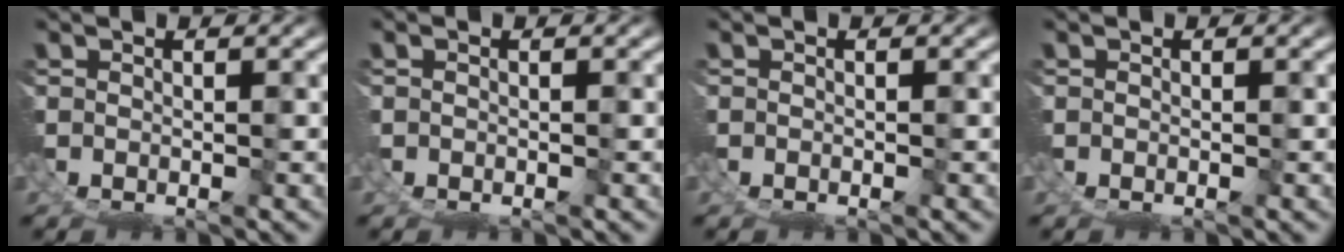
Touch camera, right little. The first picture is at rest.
{"total": 0.0}
{"total": 0.0}
{"total": 0.0}